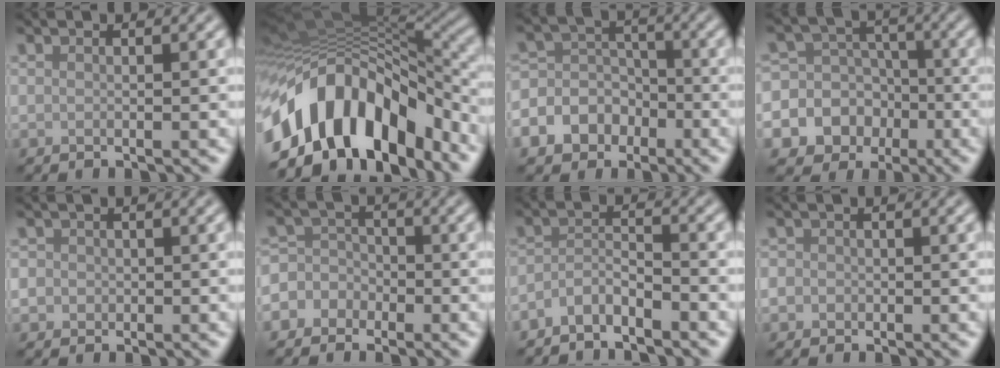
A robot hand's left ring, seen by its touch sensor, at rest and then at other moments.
{"total": 13.0, "force": [-6.2, 7.6, 8.5], "torque": [-0.150, 0.003, -0.107]}
{"total": 7.4, "force": [-3.5, 6.2, 2.1], "torque": [-0.031, 0.005, -0.075]}
{"total": 13.4, "force": [-4.6, 12.3, 3.0], "torque": [-0.089, -0.013, -0.090]}
{"total": 2.2, "force": [-0.1, 2.1, 0.6], "torque": [0.003, 0.006, -0.013]}
{"total": 4.2, "force": [-1.8, 3.7, 0.6], "torque": [0.014, 0.013, -0.052]}
{"total": 2.3, "force": [-2.1, 0.5, 0.9], "torque": [-0.019, 0.004, -0.047]}
{"total": 1.6, "force": [-0.3, 1.5, 0.5], "torque": [0.007, 0.001, -0.007]}